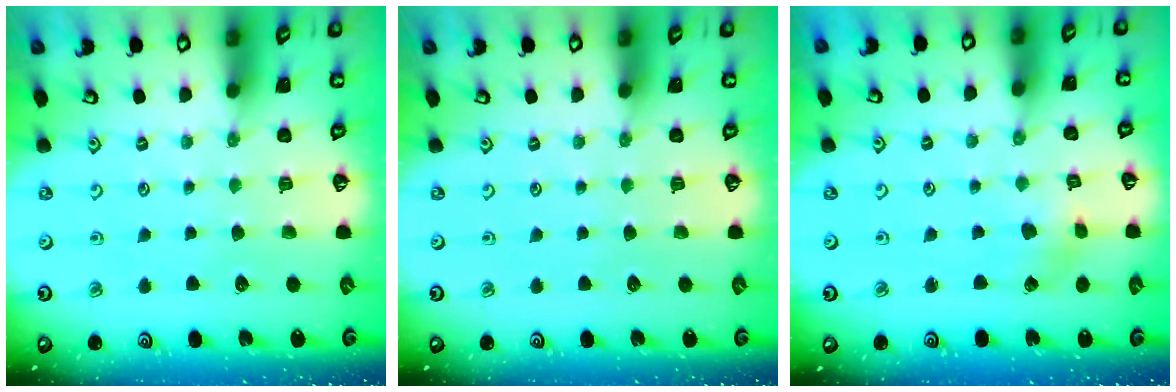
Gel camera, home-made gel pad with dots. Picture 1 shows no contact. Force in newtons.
{"total": 0.0}
{"total": 2.2, "press": 2.2, "slide": 0.4}